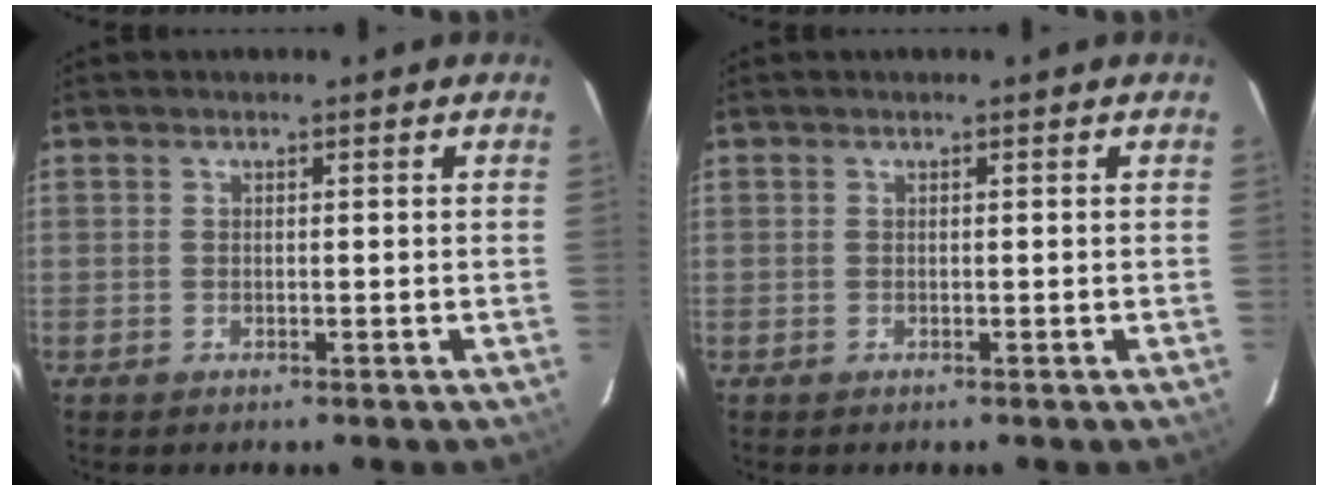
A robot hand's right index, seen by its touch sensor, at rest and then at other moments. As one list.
[{"total": 0.0}]